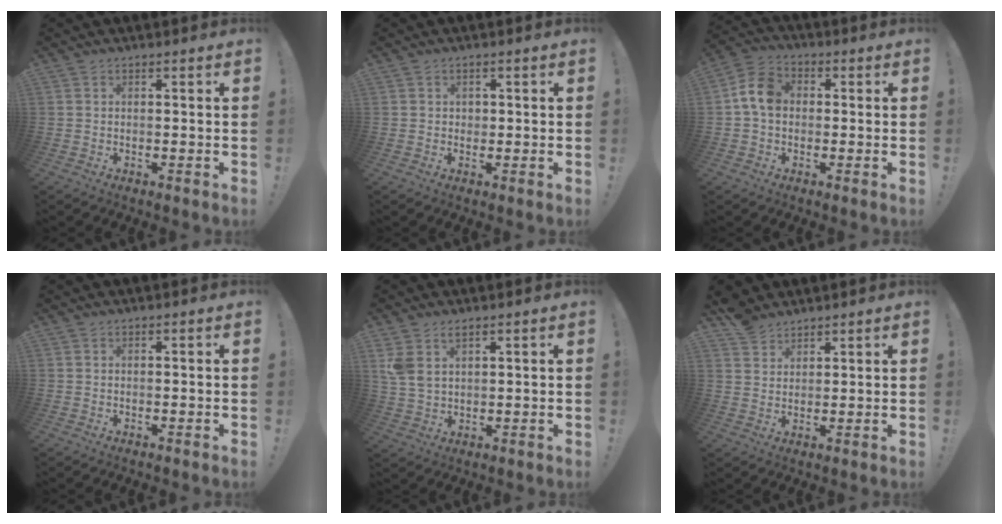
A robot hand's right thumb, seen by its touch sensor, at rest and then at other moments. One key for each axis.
{"total": 1.3, "fx": 0.2, "fy": 1.3, "fz": 0.3, "tx": -0.004, "ty": 0.001, "tz": 0.002}
{"total": 8.9, "fx": 0.4, "fy": 6.6, "fz": 6.0, "tx": -0.115, "ty": 0.020, "tz": 0.013}
{"total": 0.0}
{"total": 5.6, "fx": 3.4, "fy": 3.1, "fz": 3.2, "tx": -0.061, "ty": -0.011, "tz": 0.066}
{"total": 5.8, "fx": 4.9, "fy": 2.9, "fz": 1.0, "tx": -0.019, "ty": -0.029, "tz": 0.096}